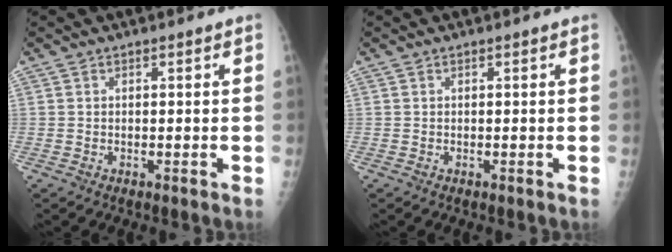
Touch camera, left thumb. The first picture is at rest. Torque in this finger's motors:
{"motor_torque": [0.20, 0.00, 0.00, 0.00, 0.01]}